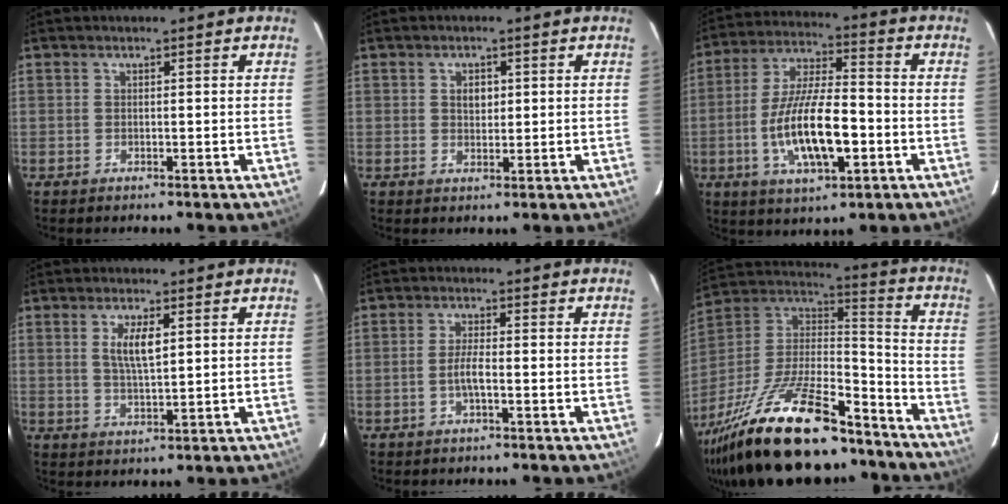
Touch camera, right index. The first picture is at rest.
{"total": 2.5, "force": [0.5, 1.7, 1.8], "torque": [-0.027, 0.007, 0.008]}
{"total": 15.4, "force": [-4.1, 5.0, 13.9], "torque": [-0.273, -0.004, -0.070]}
{"total": 5.0, "force": [1.6, 1.5, 4.5], "torque": [-0.083, -0.001, 0.032]}
{"total": 2.9, "force": [-1.1, 0.3, 2.6], "torque": [-0.053, 0.002, -0.020]}
{"total": 31.0, "force": [-22.2, 10.6, 18.8], "torque": [-0.370, -0.020, -0.351]}